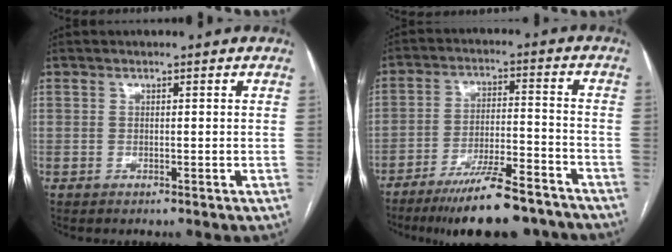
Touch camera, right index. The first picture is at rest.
{"total": 14.8, "force": [-12.1, 2.5, 8.1], "torque": [-0.121, 0.002, -0.190]}